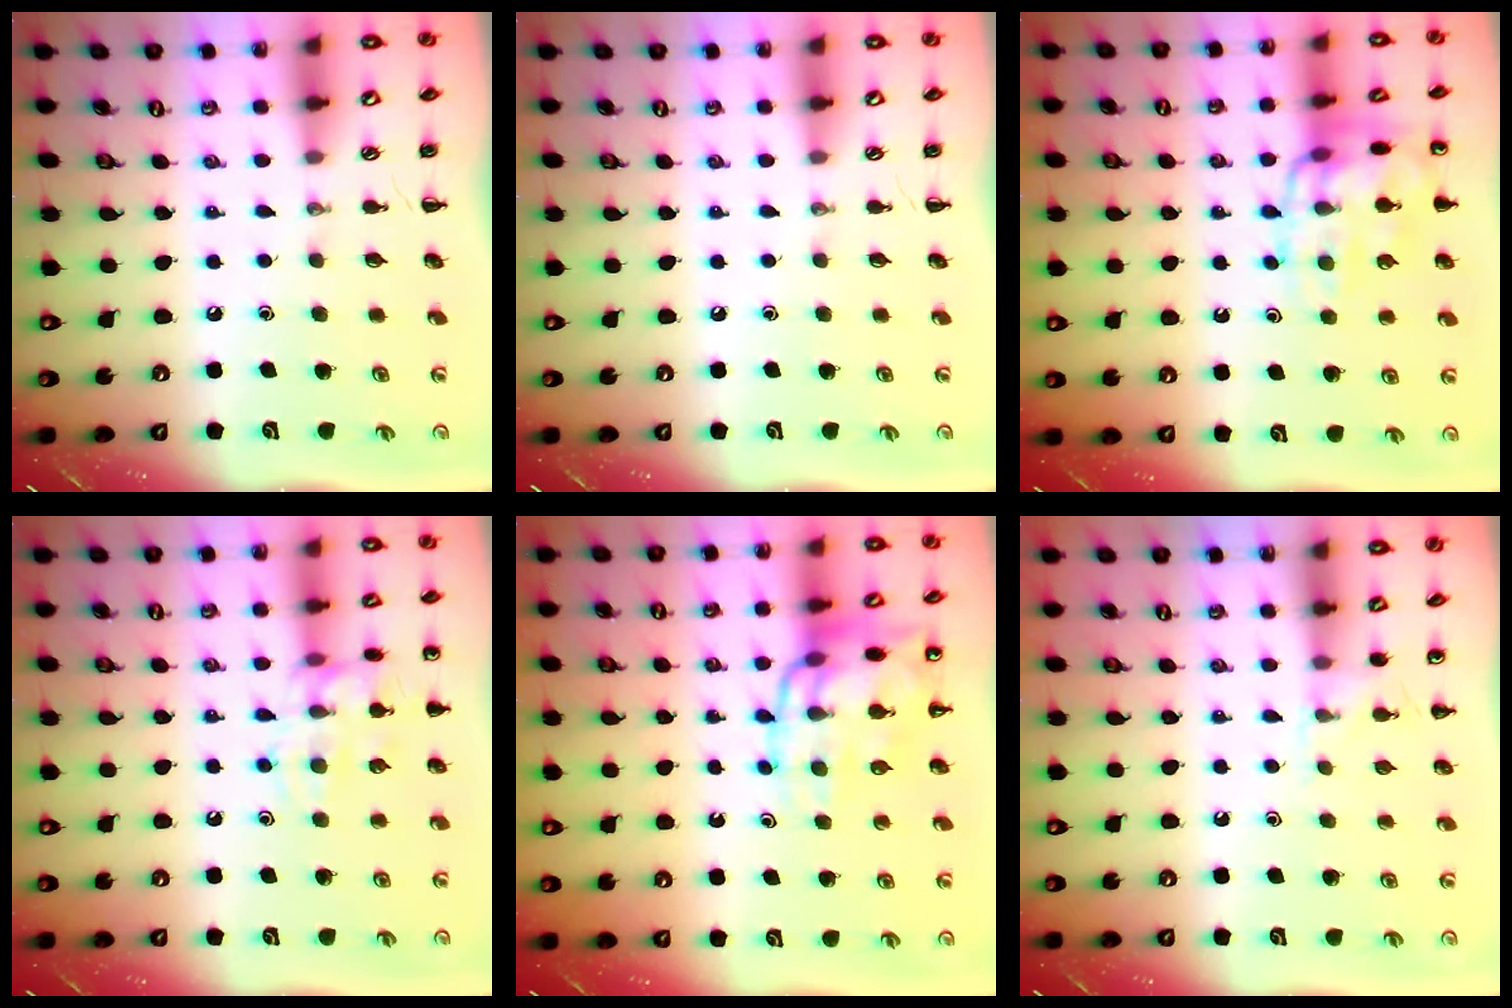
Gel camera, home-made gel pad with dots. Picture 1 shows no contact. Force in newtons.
{"total": 0.0}
{"total": 16.1, "press": 16.1, "slide": 1.0}
{"total": 13.8, "press": 13.7, "slide": 1.5}
{"total": 15.0, "press": 14.8, "slide": 2.2}
{"total": 5.9, "press": 5.6, "slide": 1.8}